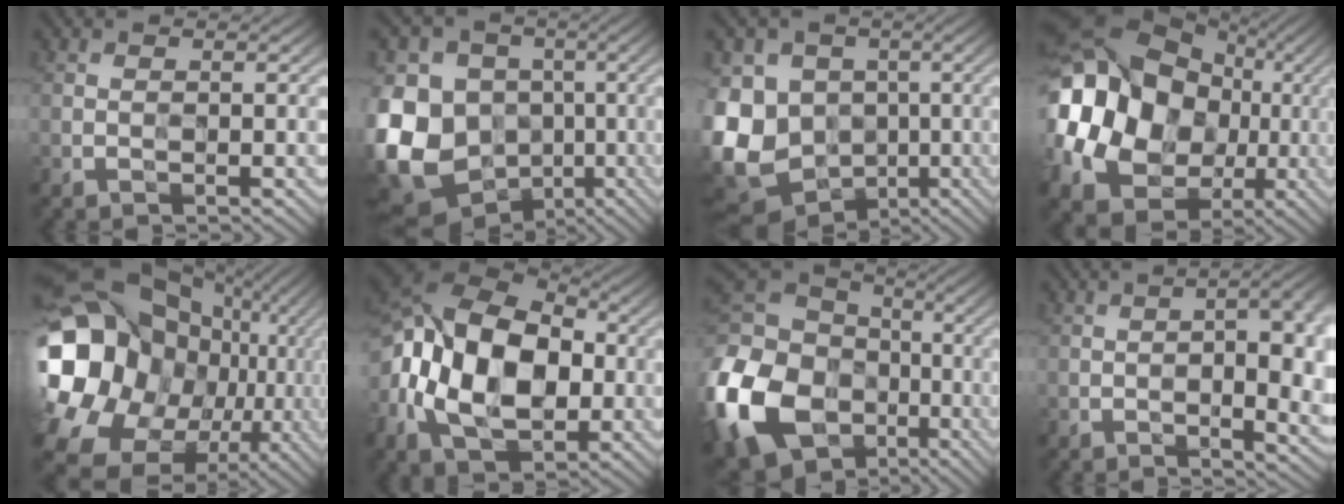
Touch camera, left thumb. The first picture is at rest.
{"total": 19.9, "force": [-4.8, 16.8, 9.5], "torque": [-0.258, -0.020, -0.094]}
{"total": 17.4, "force": [-3.8, 14.4, 9.1], "torque": [-0.241, -0.016, -0.085]}
{"total": 22.4, "force": [1.0, 18.5, 12.5], "torque": [-0.309, 0.002, 0.021]}
{"total": 24.4, "force": [-2.6, 20.5, 12.9], "torque": [-0.300, -0.046, -0.073]}
{"total": 18.8, "force": [-1.1, 12.3, 14.1], "torque": [-0.269, 0.001, -0.017]}
{"total": 21.5, "force": [-7.3, 16.1, 12.2], "torque": [-0.340, -0.030, -0.149]}
{"total": 14.3, "force": [-0.4, 5.8, 13.1], "torque": [-0.161, 0.012, 0.001]}